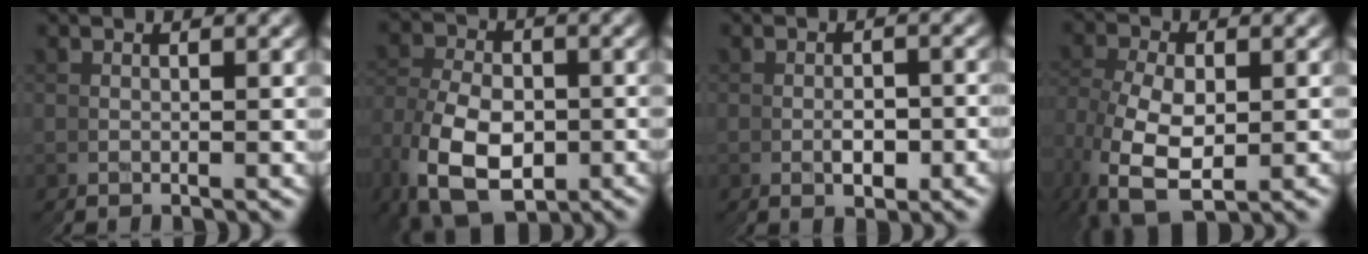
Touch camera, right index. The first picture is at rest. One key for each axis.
{"total": 6.5, "fx": -2.2, "fy": 5.0, "fz": 3.6, "tx": -0.081, "ty": -0.030, "tz": -0.017}
{"total": 1.4, "fx": -0.5, "fy": 0.1, "fz": 1.2, "tx": -0.016, "ty": 0.007, "tz": -0.010}
{"total": 5.1, "fx": -1.4, "fy": 3.8, "fz": 3.1, "tx": -0.103, "ty": -0.026, "tz": -0.007}